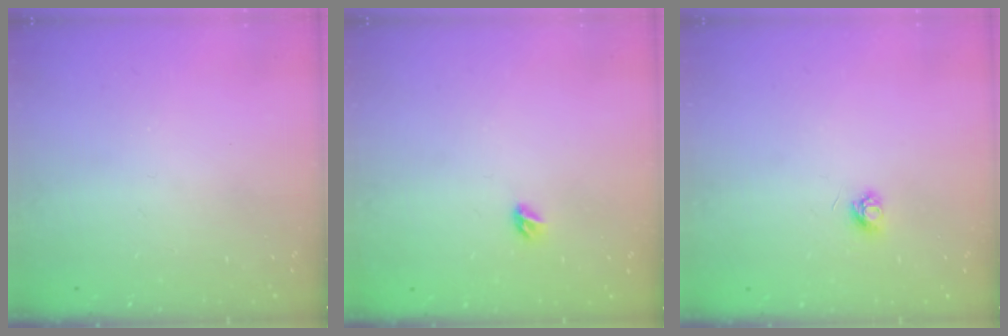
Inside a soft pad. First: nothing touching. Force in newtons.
{"total": 3.8, "press": 3.8, "slide": 0.7}
{"total": 3.2, "press": 3.1, "slide": 0.4}